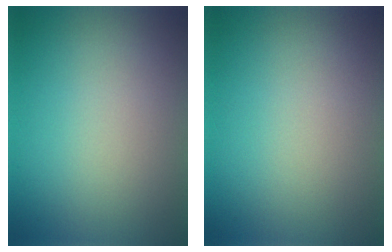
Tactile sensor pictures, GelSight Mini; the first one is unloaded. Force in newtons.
{"total": 0.0}